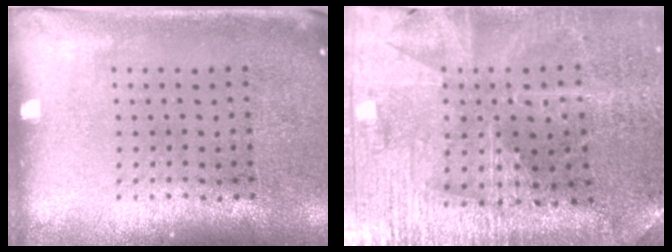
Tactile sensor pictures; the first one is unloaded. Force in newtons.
{"total": 2.0, "press": 2.0, "slide": 0.3}